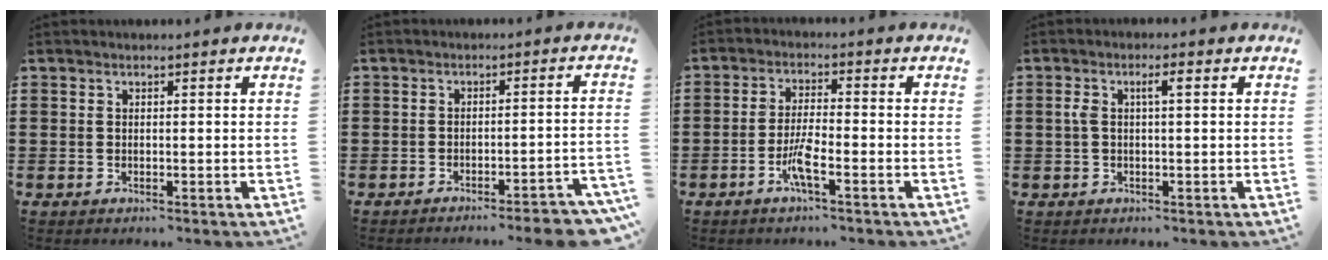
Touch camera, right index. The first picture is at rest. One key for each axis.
{"total": 3.8, "fx": -3.6, "fy": 0.0, "fz": 1.3, "tx": -0.023, "ty": -0.005, "tz": -0.071}
{"total": 4.6, "fx": -2.3, "fy": 0.4, "fz": 4.0, "tx": -0.095, "ty": -0.011, "tz": -0.051}
{"total": 2.8, "fx": 0.4, "fy": 0.7, "fz": 2.7, "tx": -0.060, "ty": 0.004, "tz": 0.002}